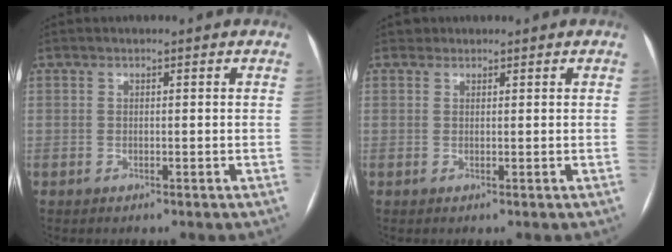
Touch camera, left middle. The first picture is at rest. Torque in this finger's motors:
{"motor_torque": [-0.01, 0.02, -0.01, 0.00]}